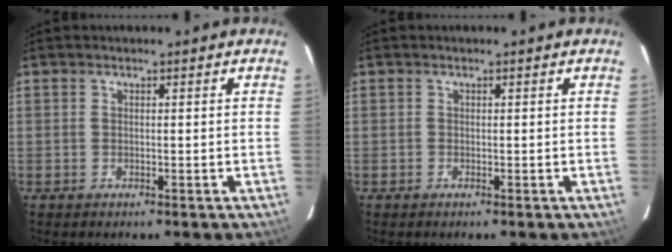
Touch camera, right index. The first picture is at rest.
{"total": 0.0}